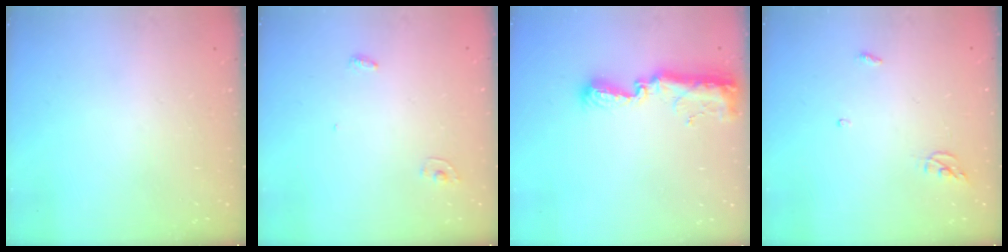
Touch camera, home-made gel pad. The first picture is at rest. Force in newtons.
{"total": 3.6, "press": 3.5, "slide": 0.3}
{"total": 12.7, "press": 11.4, "slide": 5.6}
{"total": 3.8, "press": 3.8, "slide": 0.3}